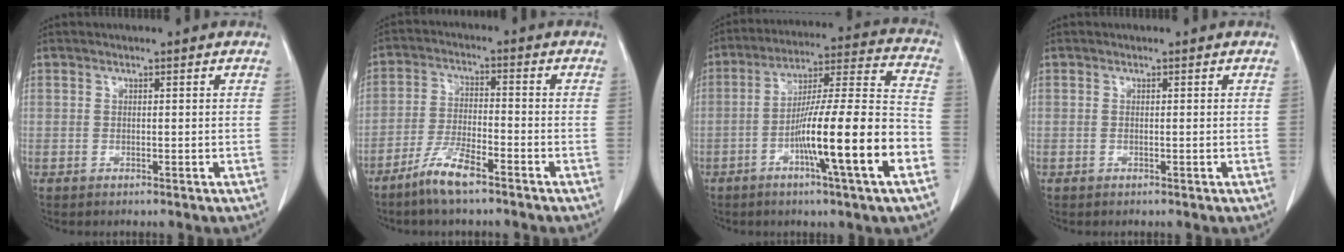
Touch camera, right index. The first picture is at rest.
{"total": 6.9, "force": [-5.0, 0.9, 4.6], "torque": [-0.100, -0.009, -0.098]}
{"total": 17.4, "force": [-6.3, -0.2, 16.2], "torque": [-0.268, 0.002, -0.103]}
{"total": 0.0}